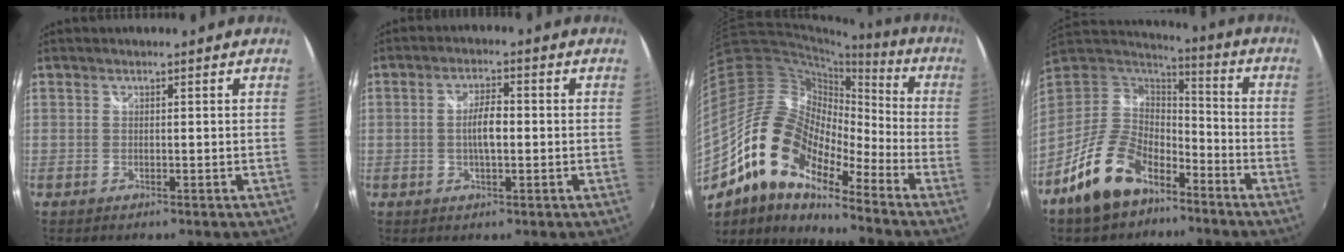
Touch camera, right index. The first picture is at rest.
{"total": 4.7, "force": [-0.4, 1.6, 4.4], "torque": [-0.081, 0.004, -0.007]}
{"total": 16.7, "force": [-10.6, 6.9, 10.9], "torque": [-0.181, -0.005, -0.218]}
{"total": 16.4, "force": [-10.0, 9.1, 9.3], "torque": [-0.201, 0.005, -0.169]}